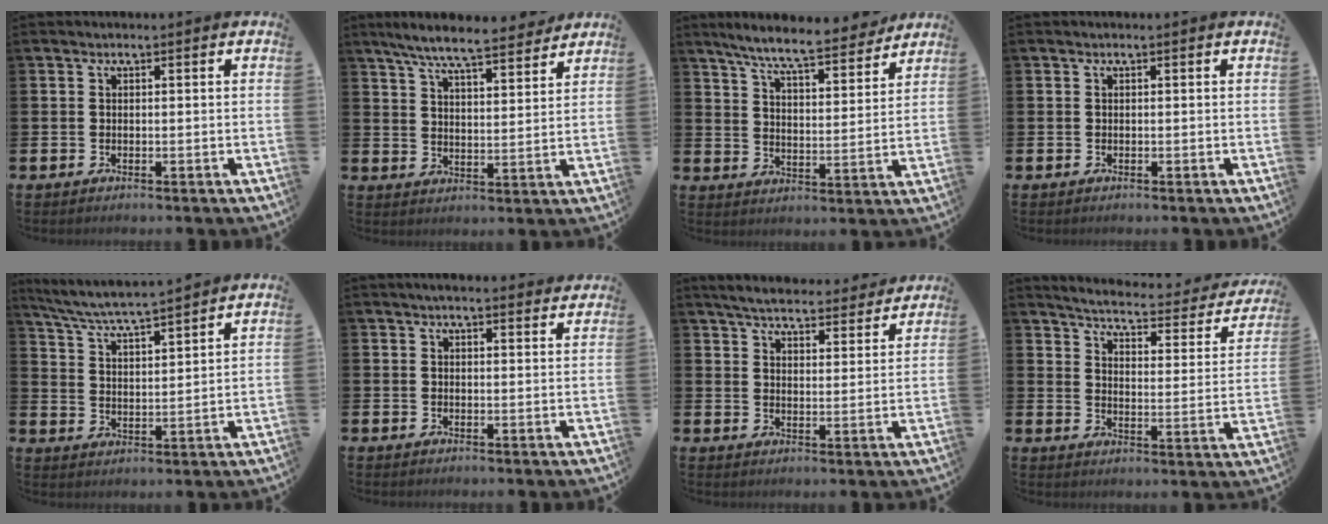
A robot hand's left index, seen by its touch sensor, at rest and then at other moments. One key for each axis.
{"total": 7.7, "fx": 7.1, "fy": 0.8, "fz": 2.8, "tx": -0.065, "ty": -0.042, "tz": 0.124}
{"total": 8.1, "fx": 7.4, "fy": 0.8, "fz": 3.0, "tx": -0.080, "ty": -0.047, "tz": 0.128}
{"total": 0.0}
{"total": 6.0, "fx": 5.8, "fy": -0.2, "fz": 1.4, "tx": -0.049, "ty": -0.041, "tz": 0.099}
{"total": 2.6, "fx": 2.4, "fy": 0.4, "fz": 0.7, "tx": -0.007, "ty": -0.010, "tz": 0.042}
{"total": 5.5, "fx": 5.4, "fy": 0.9, "fz": 1.0, "tx": -0.036, "ty": -0.036, "tz": 0.094}
{"total": 4.5, "fx": 4.2, "fy": 0.6, "fz": 1.5, "tx": -0.044, "ty": -0.040, "tz": 0.062}